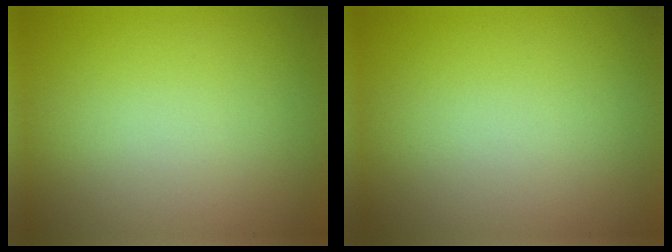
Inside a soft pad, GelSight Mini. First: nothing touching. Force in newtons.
{"total": 0.0}